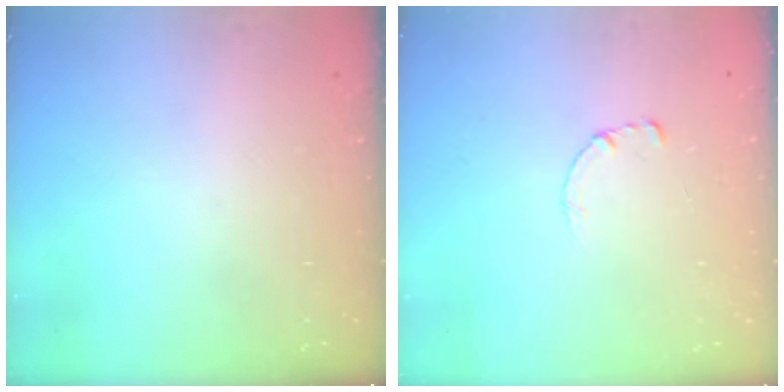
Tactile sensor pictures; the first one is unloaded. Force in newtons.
{"total": 0.7, "press": 0.6, "slide": 0.1}